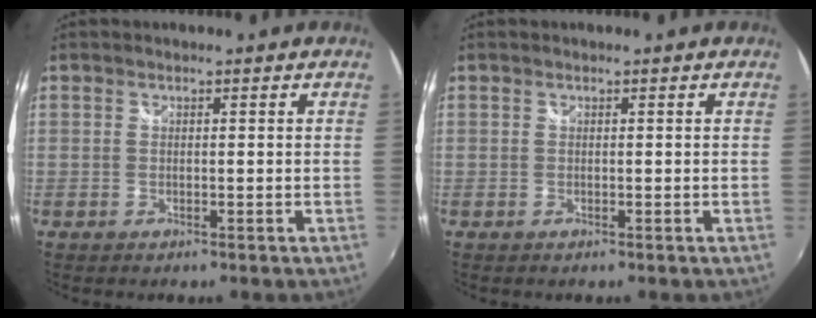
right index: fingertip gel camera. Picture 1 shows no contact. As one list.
[{"total": 0.0}]